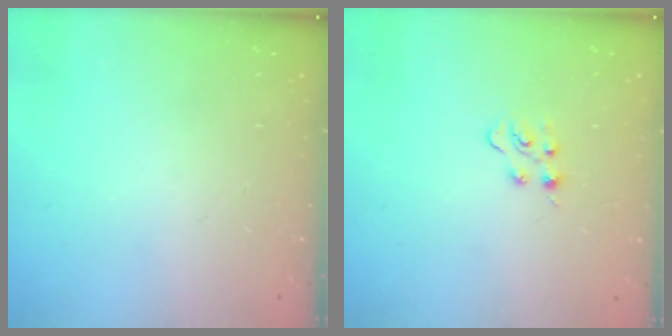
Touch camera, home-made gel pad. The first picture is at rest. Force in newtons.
{"total": 3.4, "press": 3.4, "slide": 0.4}